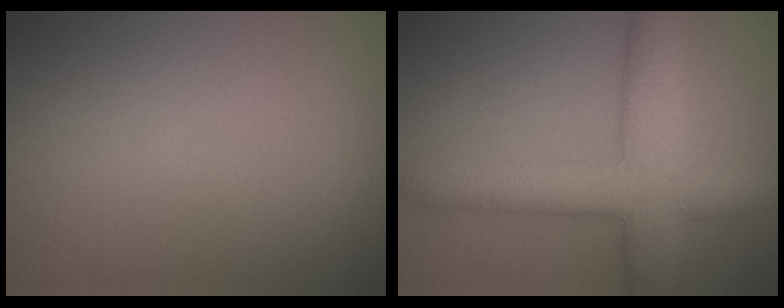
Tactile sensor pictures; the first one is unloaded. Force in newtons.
{"total": 7.6, "press": 7.6, "slide": 0.3}